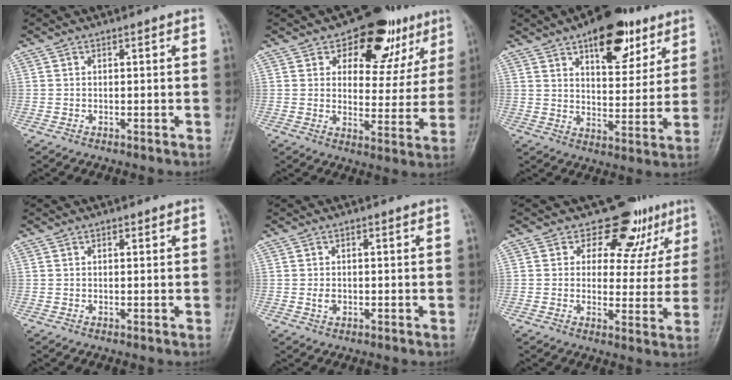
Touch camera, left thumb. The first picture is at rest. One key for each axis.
{"total": 15.2, "fx": 8.6, "fy": 9.0, "fz": 8.8, "tx": -0.047, "ty": -0.032, "tz": 0.120}
{"total": 15.3, "fx": 8.8, "fy": 7.3, "fz": 10.2, "tx": -0.099, "ty": -0.035, "tz": 0.129}
{"total": 0.7, "fx": 0.4, "fy": 0.4, "fz": 0.4, "tx": -0.003, "ty": -0.002, "tz": 0.005}
{"total": 1.6, "fx": -0.1, "fy": 1.2, "fz": 1.1, "tx": -0.017, "ty": -0.001, "tz": -0.001}
{"total": 10.0, "fx": 6.8, "fy": 6.5, "fz": 3.3, "tx": 0.004, "ty": -0.036, "tz": 0.078}